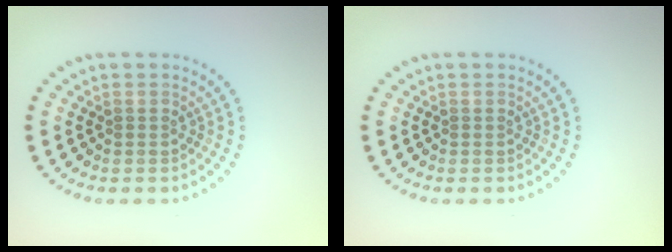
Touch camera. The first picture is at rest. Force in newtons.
{"total": 0.0}